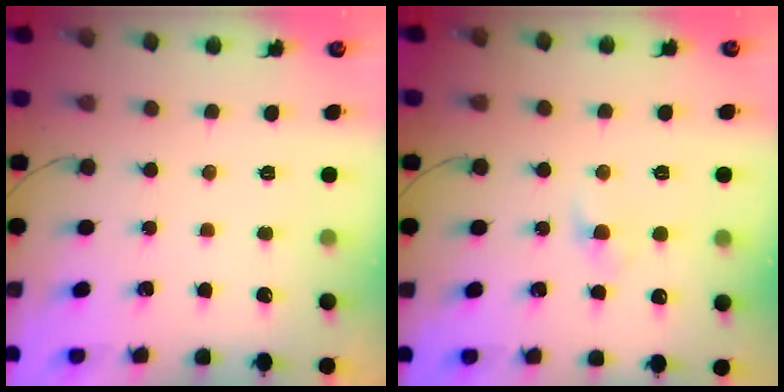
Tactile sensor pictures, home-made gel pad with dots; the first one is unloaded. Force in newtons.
{"total": 2.4, "press": 2.2, "slide": 1.1}